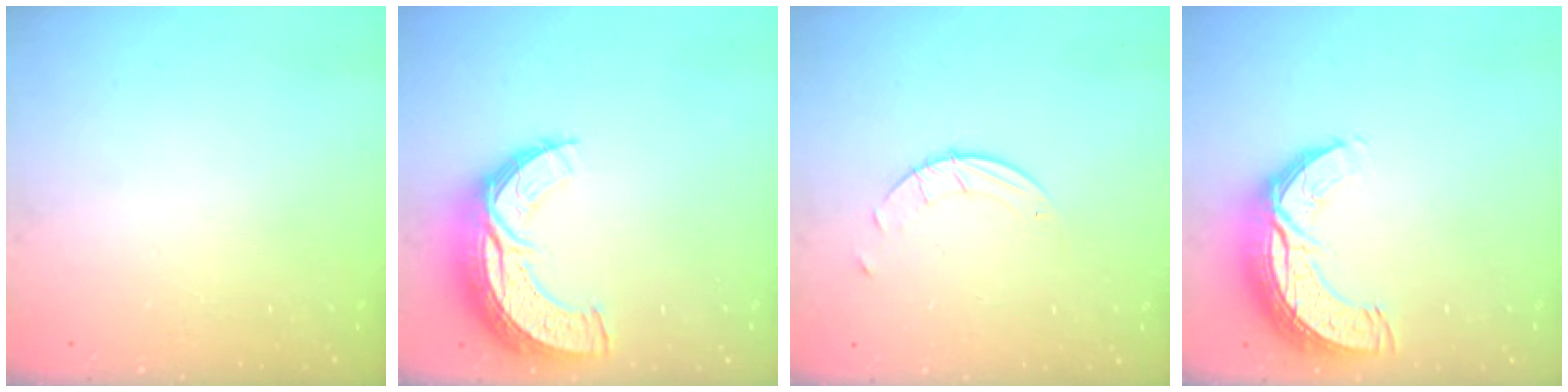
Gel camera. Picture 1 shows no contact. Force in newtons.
{"total": 12.8, "press": 12.7, "slide": 1.0}
{"total": 3.8, "press": 3.8, "slide": 0.3}
{"total": 10.2, "press": 10.2, "slide": 0.6}